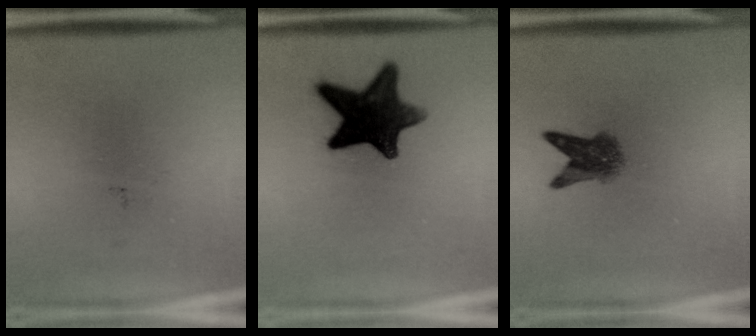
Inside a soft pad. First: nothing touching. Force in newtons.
{"total": 13.4}
{"total": 4.1}